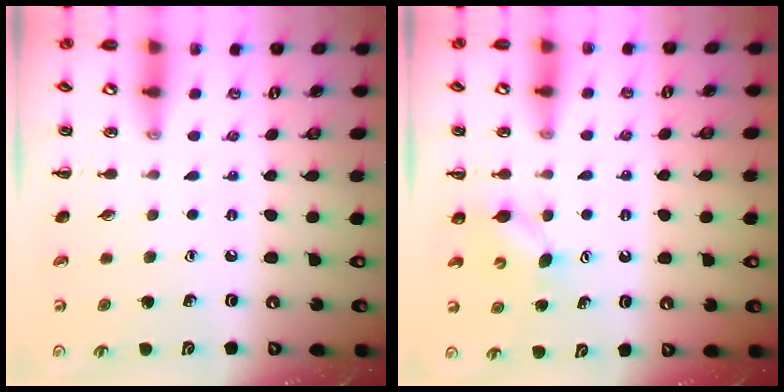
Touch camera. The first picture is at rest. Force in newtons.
{"total": 4.4, "press": 4.3, "slide": 1.1}